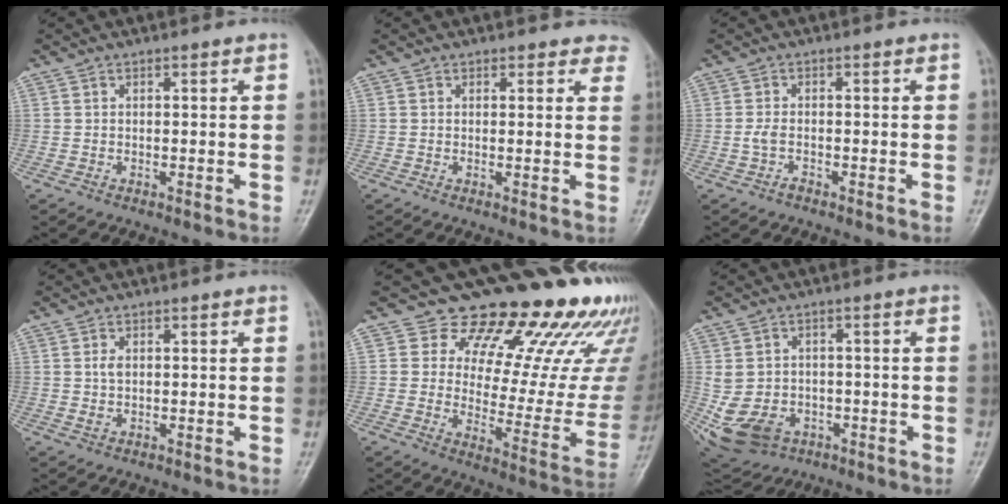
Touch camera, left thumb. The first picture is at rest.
{"total": 4.3, "force": [3.8, 2.0, 0.0], "torque": [0.042, -0.015, 0.017]}
{"total": 1.7, "force": [-0.9, 0.8, 1.1], "torque": [-0.031, 0.007, -0.021]}
{"total": 1.7, "force": [0.3, 1.1, 1.3], "torque": [-0.023, -0.002, 0.007]}
{"total": 23.5, "force": [18.5, 9.7, 10.8], "torque": [-0.088, -0.130, 0.231]}
{"total": 13.3, "force": [-4.1, 10.6, 6.9], "torque": [-0.160, 0.011, -0.051]}